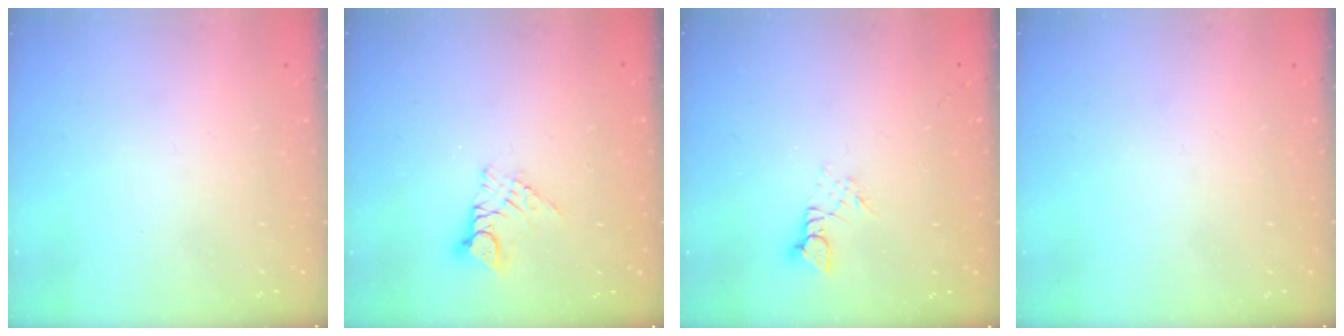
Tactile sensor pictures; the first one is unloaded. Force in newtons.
{"total": 7.5, "press": 7.5, "slide": 0.7}
{"total": 3.0, "press": 3.0, "slide": 0.2}
{"total": 0.0}